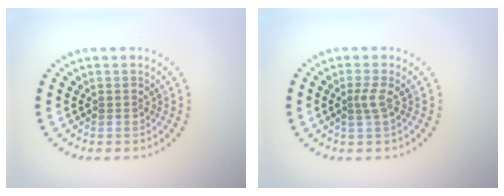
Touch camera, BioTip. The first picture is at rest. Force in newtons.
{"total": 1.3, "press": 1.1, "slide": 0.8}